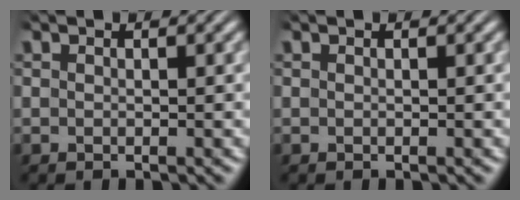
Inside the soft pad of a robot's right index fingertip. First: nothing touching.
{"total": 0.0}